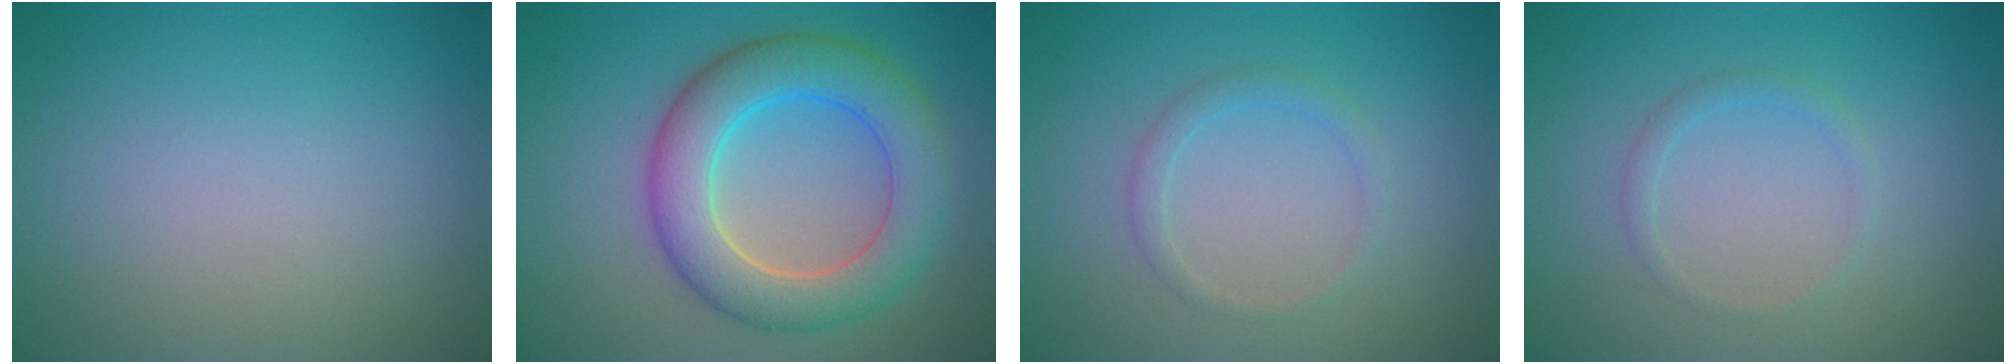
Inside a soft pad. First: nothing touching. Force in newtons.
{"total": 7.2, "press": 7.2, "slide": 0.3}
{"total": 1.3, "press": 1.3, "slide": 0.1}
{"total": 1.1, "press": 1.1, "slide": 0.1}